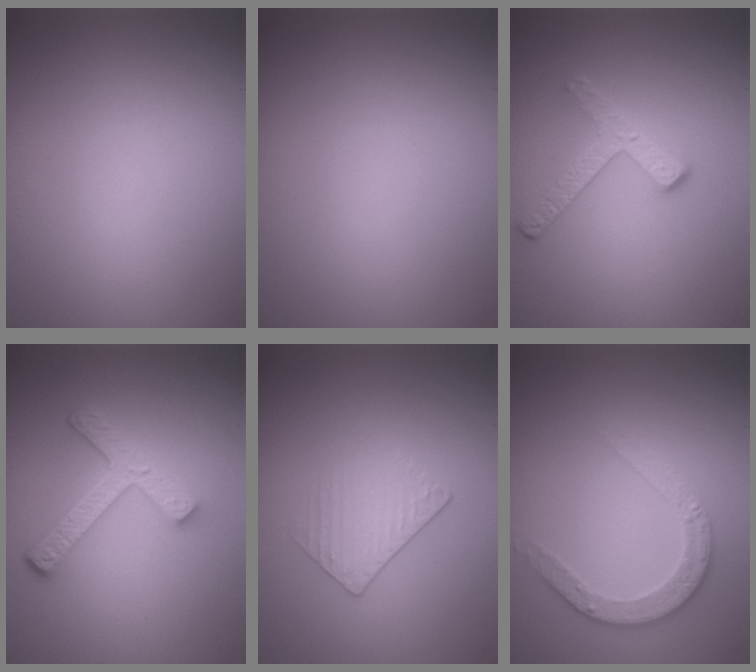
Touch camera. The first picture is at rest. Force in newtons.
{"total": 0.0}
{"total": 2.6, "press": 2.4, "slide": 0.9}
{"total": 4.3, "press": 3.3, "slide": 2.7}
{"total": 1.5, "press": 1.0, "slide": 1.1}
{"total": 3.5, "press": 2.8, "slide": 2.1}